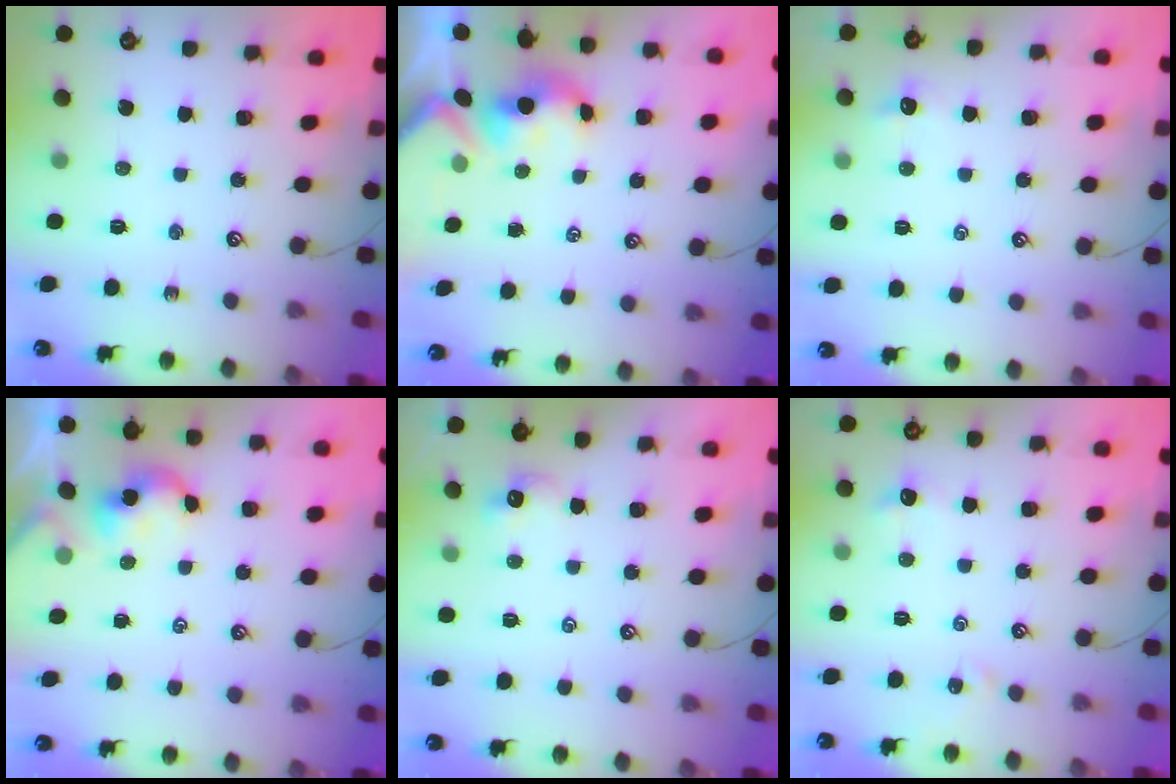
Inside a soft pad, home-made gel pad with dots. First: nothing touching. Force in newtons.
{"total": 1.7, "press": 1.5, "slide": 0.7}
{"total": 0.7, "press": 0.4, "slide": 0.6}
{"total": 0.6, "press": 0.5, "slide": 0.2}
{"total": 2.3, "press": 2.2, "slide": 0.4}
{"total": 2.4, "press": 2.4, "slide": 0.6}